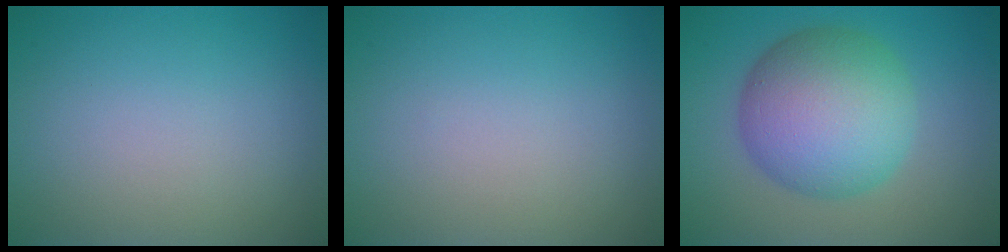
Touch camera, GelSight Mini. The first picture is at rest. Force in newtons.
{"total": 0.0}
{"total": 9.4, "press": 9.4, "slide": 0.1}